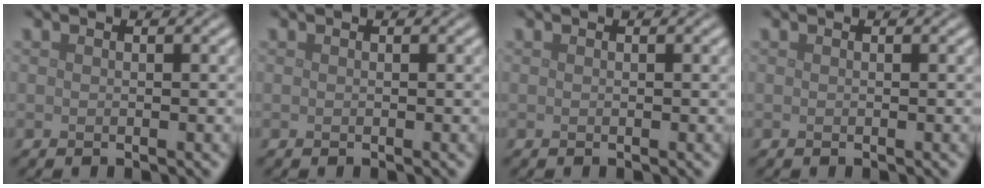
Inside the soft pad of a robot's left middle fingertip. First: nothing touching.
{"total": 0.0}
{"total": 0.0}
{"total": 0.0}